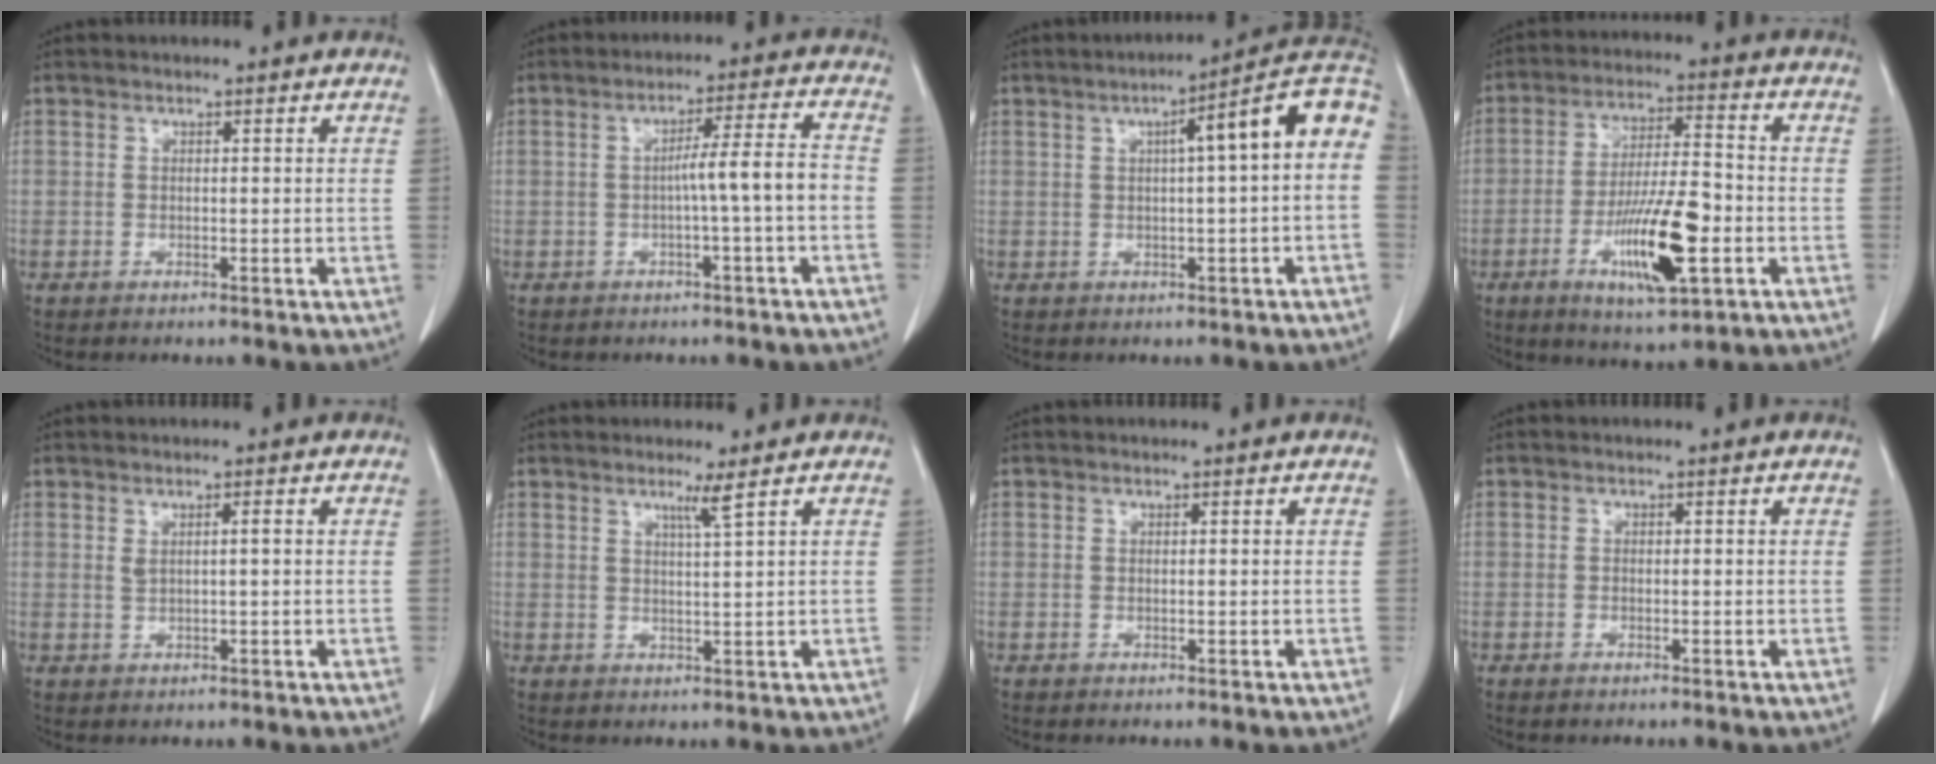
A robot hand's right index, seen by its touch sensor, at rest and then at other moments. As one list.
[{"total": 5.8, "force": [-1.5, -0.6, 5.6], "torque": [-0.086, 0.015, -0.021]}, {"total": 10.9, "force": [2.0, 0.6, 10.7], "torque": [-0.143, 0.035, 0.019]}, {"total": 12.9, "force": [-4.1, 2.5, 11.9], "torque": [-0.215, -0.008, -0.065]}, {"total": 1.5, "force": [0.5, 0.1, 1.4], "torque": [-0.021, 0.003, 0.014]}, {"total": 2.3, "force": [1.5, -0.9, 1.6], "torque": [-0.035, -0.010, 0.030]}, {"total": 0.0}, {"total": 0.7, "force": [-0.5, 0.2, 0.4], "torque": [-0.010, -0.001, -0.007]}]